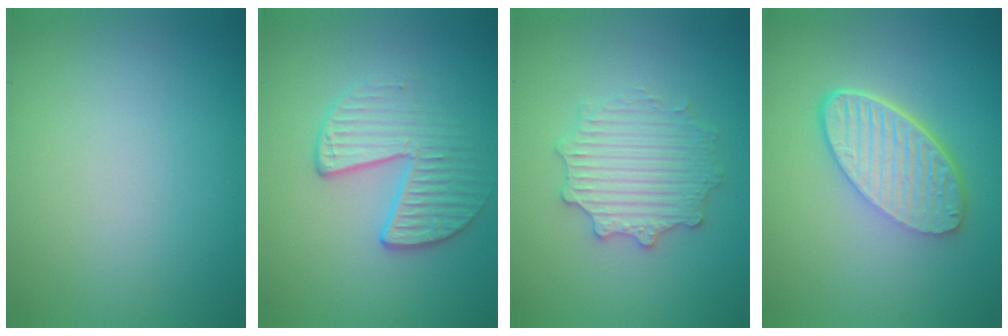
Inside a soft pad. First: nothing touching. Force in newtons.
{"total": 3.4, "press": 2.8, "slide": 2.0}
{"total": 3.3, "press": 3.3, "slide": 0.6}
{"total": 6.0, "press": 4.3, "slide": 4.2}